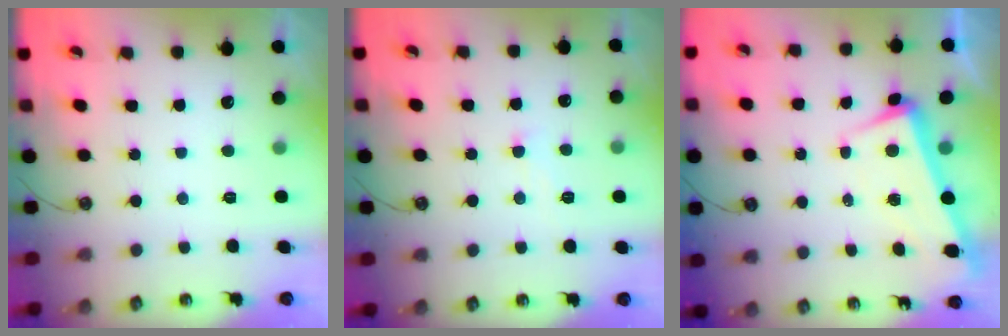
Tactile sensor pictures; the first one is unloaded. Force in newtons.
{"total": 1.0, "press": 0.8, "slide": 0.5}
{"total": 2.8, "press": 2.3, "slide": 1.7}